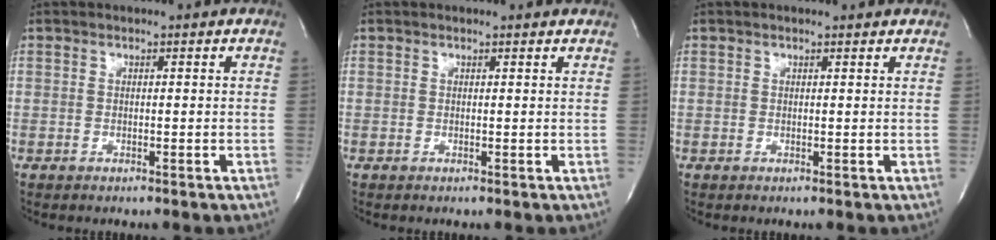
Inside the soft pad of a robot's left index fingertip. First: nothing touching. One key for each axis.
{"total": 1.9, "fx": 1.8, "fy": 0.3, "fz": 0.2, "tx": -0.013, "ty": 0.003, "tz": 0.012}
{"total": 1.8, "fx": 1.7, "fy": 0.2, "fz": 0.5, "tx": -0.013, "ty": 0.009, "tz": 0.017}